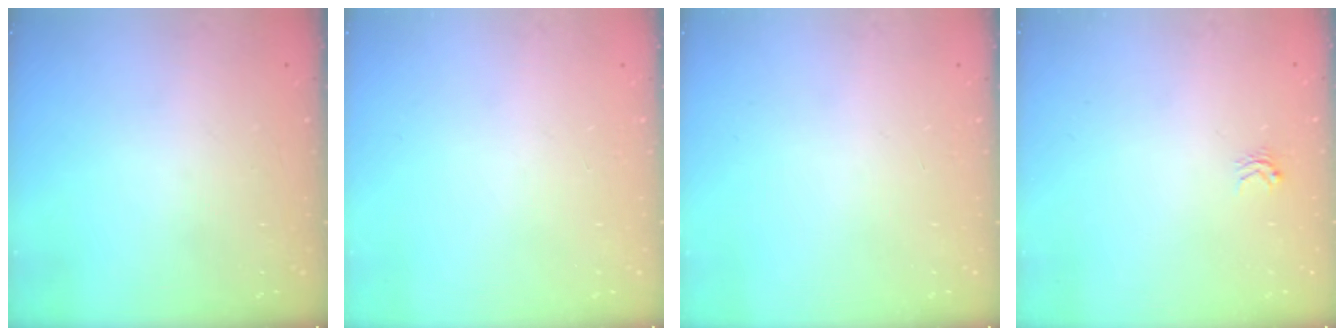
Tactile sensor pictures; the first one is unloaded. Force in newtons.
{"total": 0.0}
{"total": 0.0}
{"total": 3.0, "press": 3.0, "slide": 0.5}